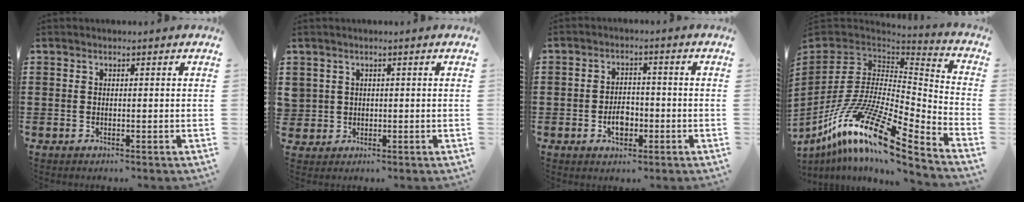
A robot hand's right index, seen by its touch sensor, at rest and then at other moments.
{"total": 1.8, "force": [0.5, 1.7, 0.0], "torque": [-0.009, 0.008, 0.008]}
{"total": 3.9, "force": [-1.4, 2.5, 2.6], "torque": [-0.034, -0.004, -0.027]}
{"total": 17.0, "force": [-10.1, 4.5, 13.0], "torque": [-0.278, 0.008, -0.195]}